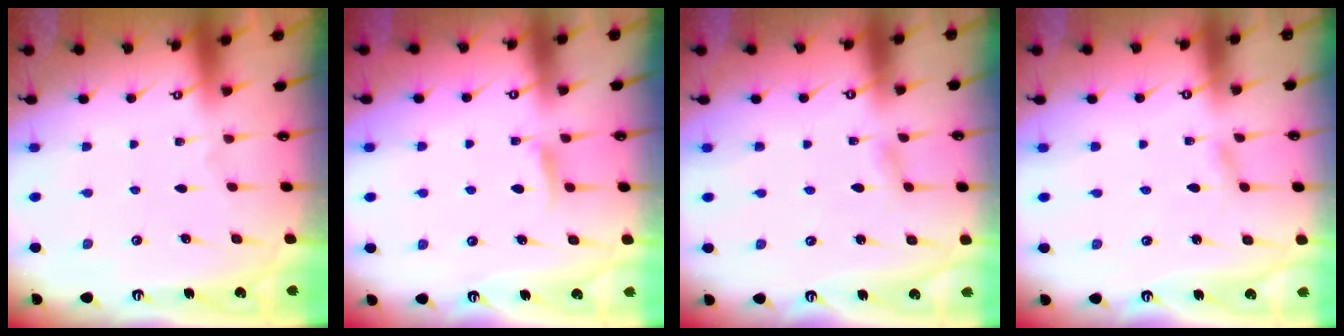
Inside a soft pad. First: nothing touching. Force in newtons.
{"total": 5.8, "press": 5.7, "slide": 0.9}
{"total": 2.9, "press": 2.9, "slide": 0.4}
{"total": 1.7, "press": 1.7, "slide": 0.1}